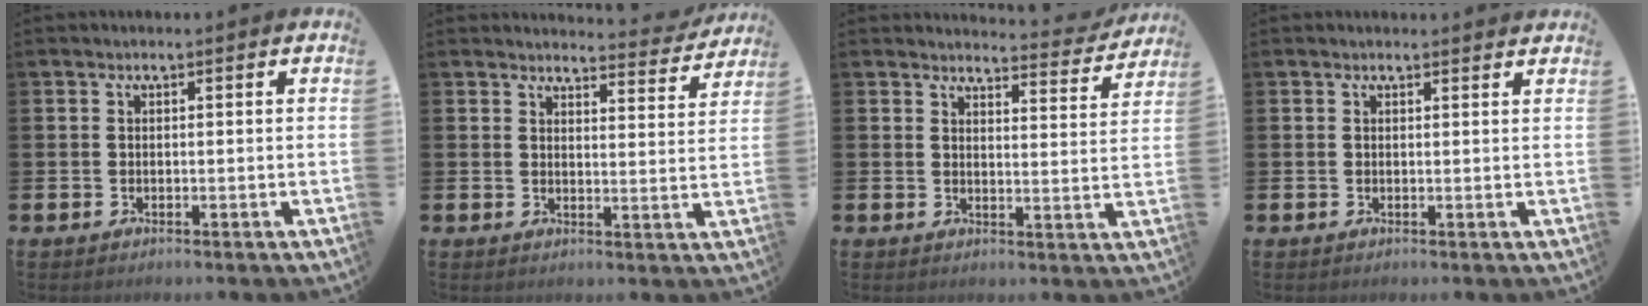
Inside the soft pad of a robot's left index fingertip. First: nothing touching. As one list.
[{"total": 3.7, "force": [3.7, 0.4, 0.2], "torque": [0.007, -0.036, 0.059]}, {"total": 3.8, "force": [3.8, 0.4, 0.3], "torque": [0.003, -0.038, 0.059]}, {"total": 0.8, "force": [0.8, 0.1, 0.1], "torque": [0.009, -0.004, 0.012]}]